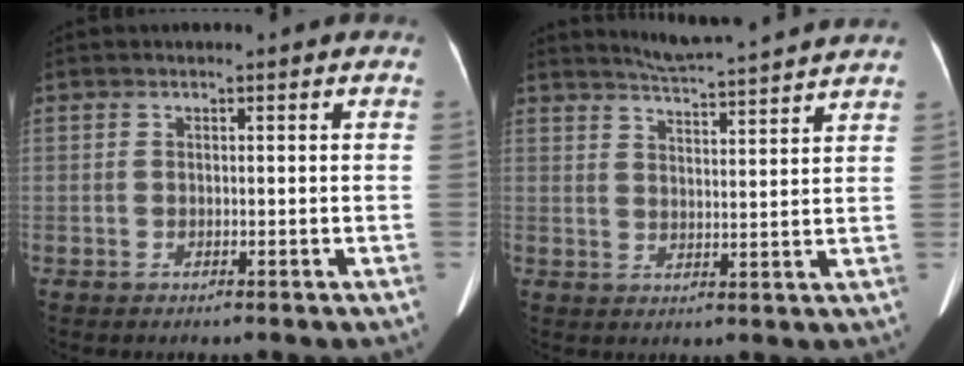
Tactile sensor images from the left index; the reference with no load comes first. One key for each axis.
{"total": 11.6, "fx": 10.9, "fy": -0.5, "fz": 3.8, "tx": -0.071, "ty": 0.012, "tz": 0.146}